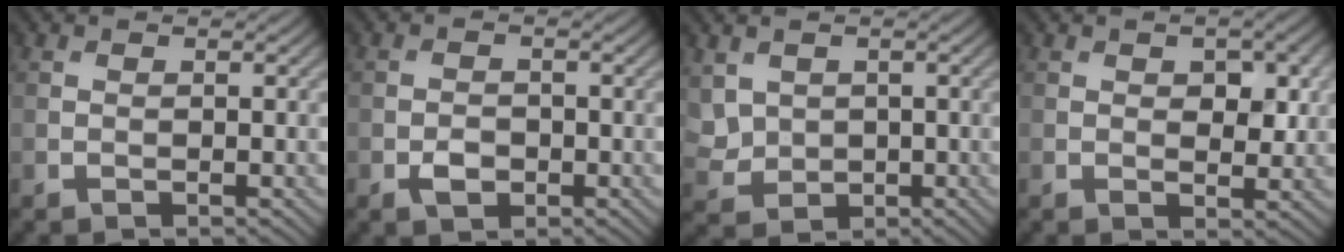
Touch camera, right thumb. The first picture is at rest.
{"total": 2.2, "force": [-1.0, 1.5, 1.3], "torque": [-0.023, -0.002, -0.020]}
{"total": 4.4, "force": [1.2, 3.6, 2.2], "torque": [-0.065, -0.007, 0.024]}
{"total": 3.8, "force": [1.1, 2.2, 2.9], "torque": [-0.046, -0.005, 0.019]}